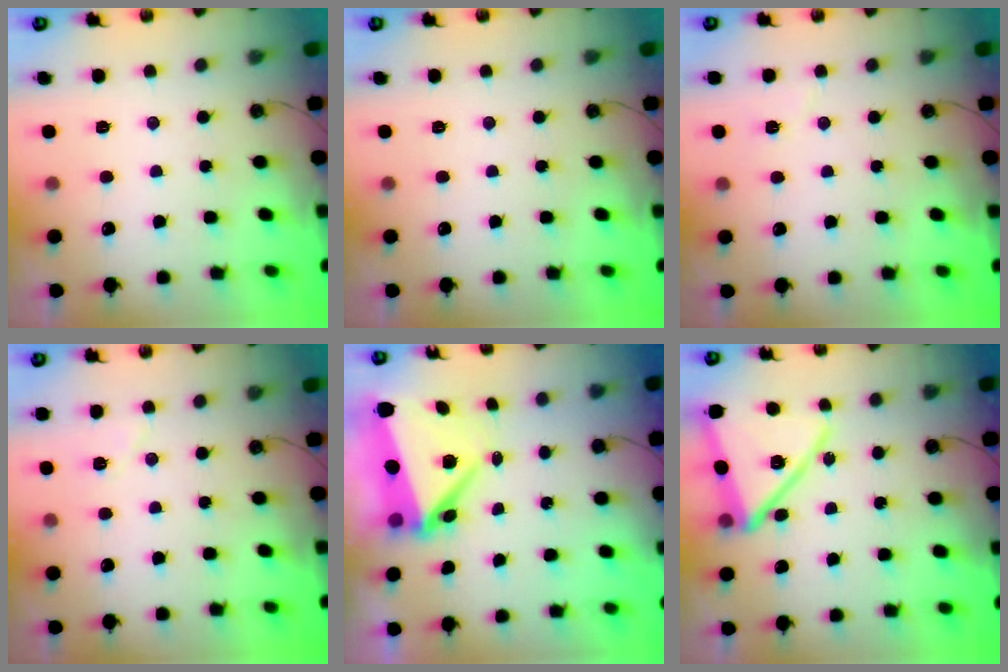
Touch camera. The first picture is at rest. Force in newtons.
{"total": 0.0}
{"total": 4.1, "press": 3.6, "slide": 2.0}
{"total": 4.6, "press": 4.3, "slide": 1.6}
{"total": 7.9, "press": 7.8, "slide": 1.1}
{"total": 16.0, "press": 15.9, "slide": 1.3}